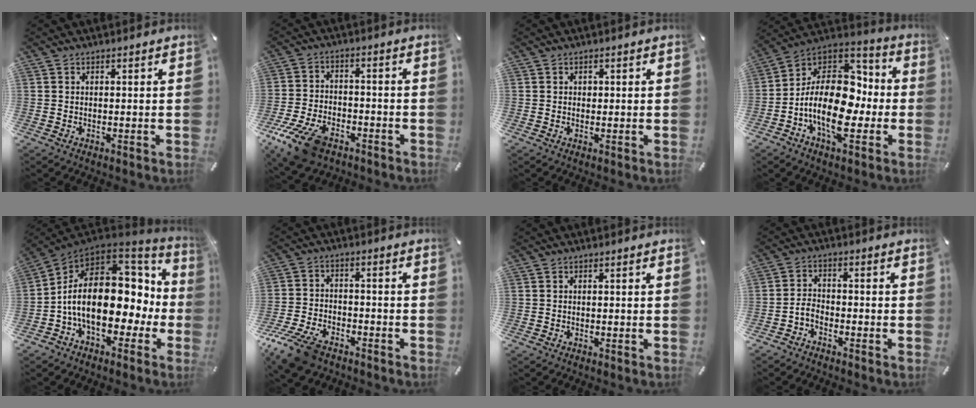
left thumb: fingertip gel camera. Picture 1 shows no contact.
{"total": 12.0, "force": [-7.6, 6.3, 6.8], "torque": [-0.137, 0.036, -0.136]}
{"total": 0.7, "force": [0.1, 0.7, 0.2], "torque": [0.002, -0.001, -0.001]}
{"total": 20.3, "force": [-4.1, 13.1, 15.0], "torque": [-0.283, 0.007, -0.066]}
{"total": 19.4, "force": [-0.5, 12.8, 14.6], "torque": [-0.269, -0.013, 0.001]}
{"total": 9.9, "force": [-7.0, 5.0, 5.0], "torque": [-0.107, 0.031, -0.131]}
{"total": 0.0}
{"total": 3.4, "force": [-2.3, 2.0, 1.7], "torque": [-0.043, 0.010, -0.047]}